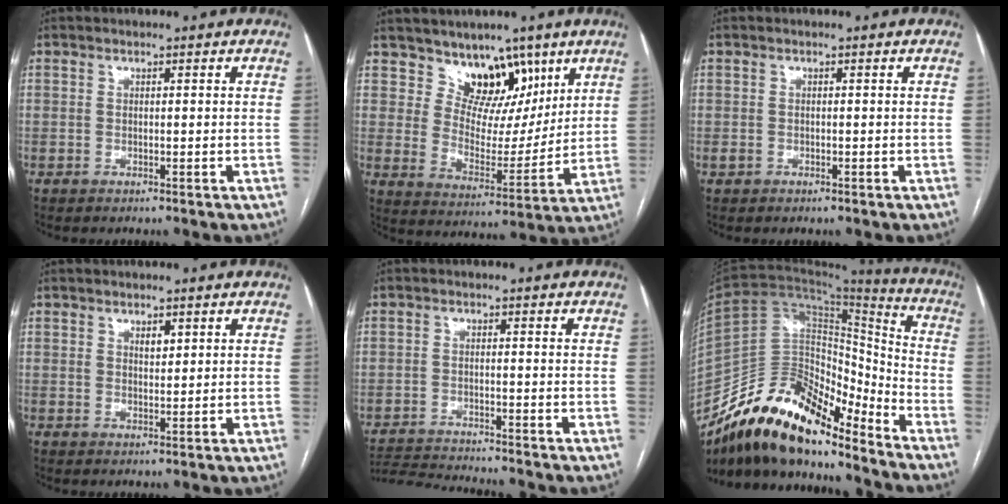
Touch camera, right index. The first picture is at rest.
{"total": 9.8, "force": [6.8, 6.0, 3.9], "torque": [-0.052, 0.006, 0.123]}
{"total": 0.9, "force": [-0.5, 0.8, 0.2], "torque": [-0.006, 0.003, -0.006]}
{"total": 2.1, "force": [0.9, 1.1, 1.5], "torque": [-0.024, 0.000, 0.018]}
{"total": 8.5, "force": [-8.1, -2.0, 1.3], "torque": [-0.026, -0.003, -0.144]}
{"total": 22.9, "force": [-17.8, 7.4, 12.3], "torque": [-0.234, 0.018, -0.316]}